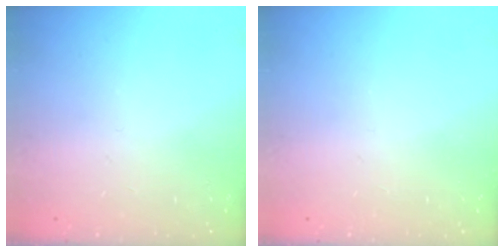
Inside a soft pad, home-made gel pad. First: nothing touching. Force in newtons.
{"total": 0.0}